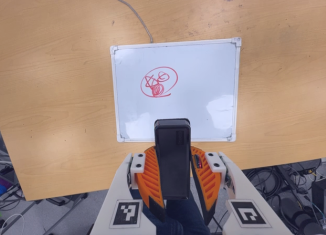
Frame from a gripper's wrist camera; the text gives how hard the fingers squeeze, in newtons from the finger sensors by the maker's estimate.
{"total": 10.8, "left": 8.6, "right": 12.9}